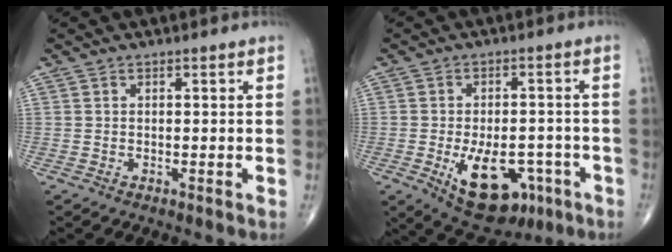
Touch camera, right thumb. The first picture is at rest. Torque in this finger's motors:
{"motor_torque": [3.25, 1.76, 0.53, 0.41, 0.33]}